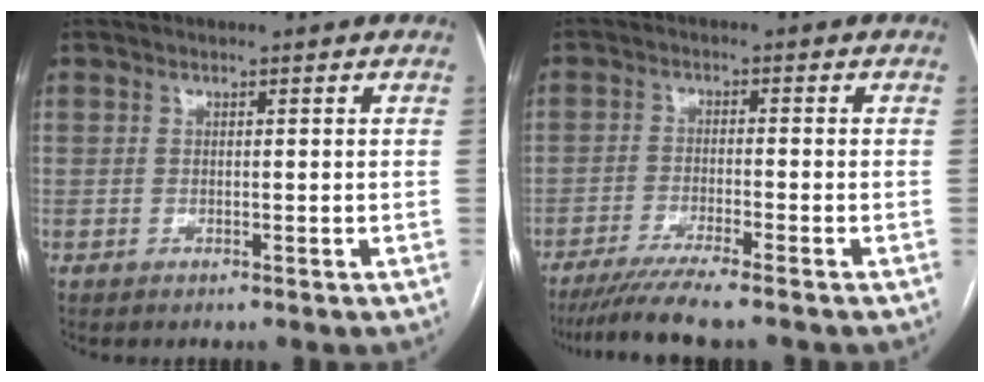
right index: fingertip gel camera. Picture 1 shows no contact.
{"total": 8.2, "force": [-6.8, -0.8, 4.5], "torque": [-0.064, -0.024, -0.111]}